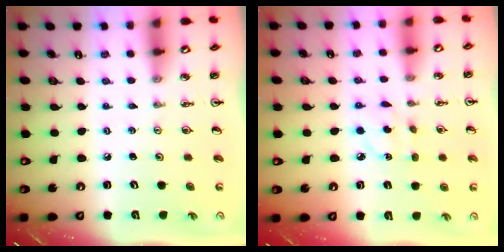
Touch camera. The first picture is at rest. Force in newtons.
{"total": 3.8, "press": 3.7, "slide": 0.8}